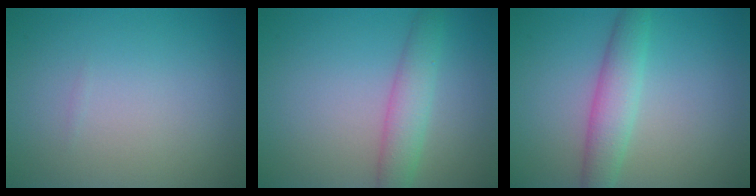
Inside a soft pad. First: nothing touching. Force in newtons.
{"total": 3.2, "press": 3.2, "slide": 0.1}
{"total": 3.5, "press": 3.5, "slide": 0.0}